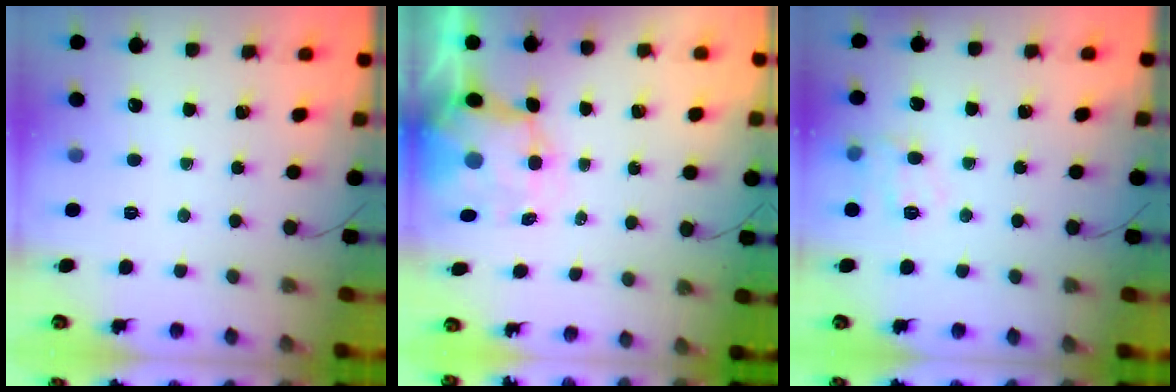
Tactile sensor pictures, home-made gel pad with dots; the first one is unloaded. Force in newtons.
{"total": 6.1, "press": 5.8, "slide": 2.1}
{"total": 9.4, "press": 9.4, "slide": 0.6}